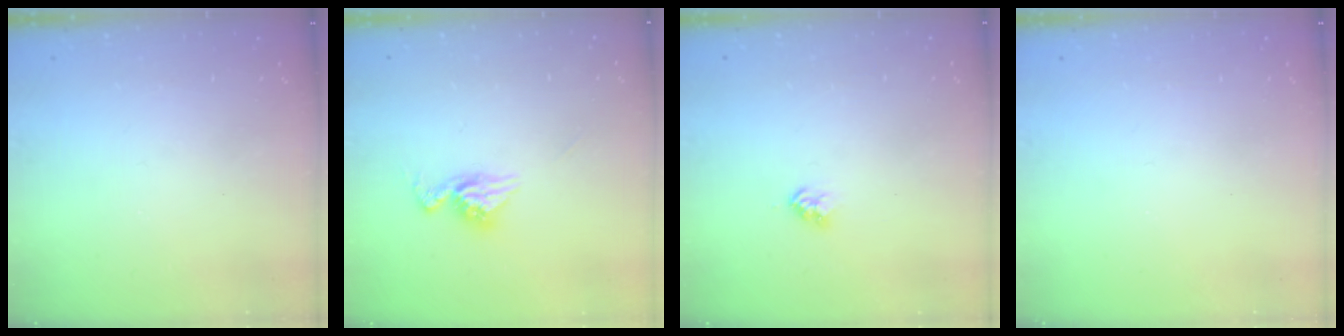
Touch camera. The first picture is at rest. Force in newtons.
{"total": 11.1, "press": 11.0, "slide": 0.9}
{"total": 2.8, "press": 2.8, "slide": 0.4}
{"total": 0.0}